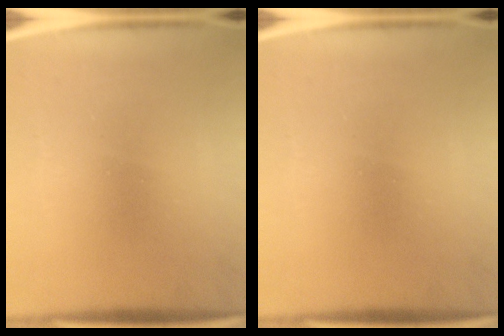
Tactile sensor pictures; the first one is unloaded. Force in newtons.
{"total": 0.0}